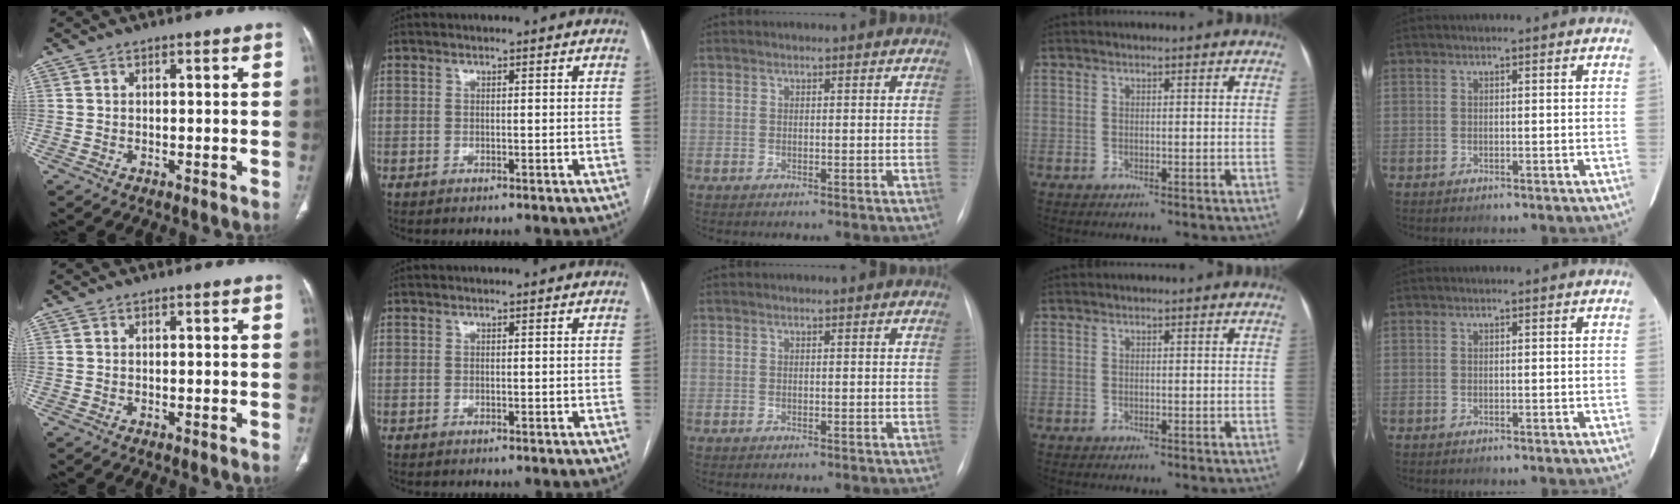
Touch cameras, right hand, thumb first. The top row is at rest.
{}